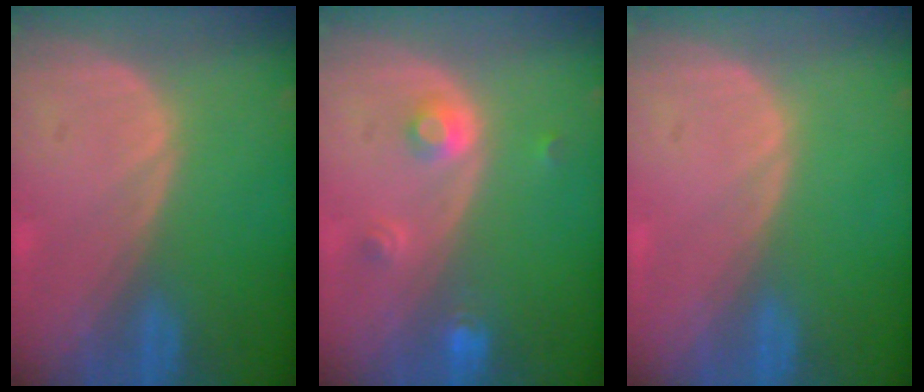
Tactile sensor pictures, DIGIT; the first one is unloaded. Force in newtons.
{"total": 3.1, "press": 2.8, "slide": 1.2}
{"total": 0.0}